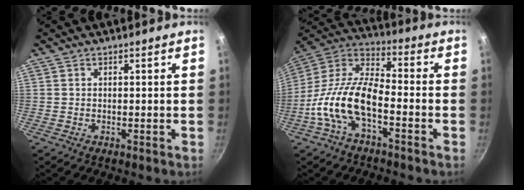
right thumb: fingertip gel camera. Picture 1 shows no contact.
{"total": 15.2, "force": [-5.4, 7.0, 12.4], "torque": [-0.235, 0.052, -0.123]}